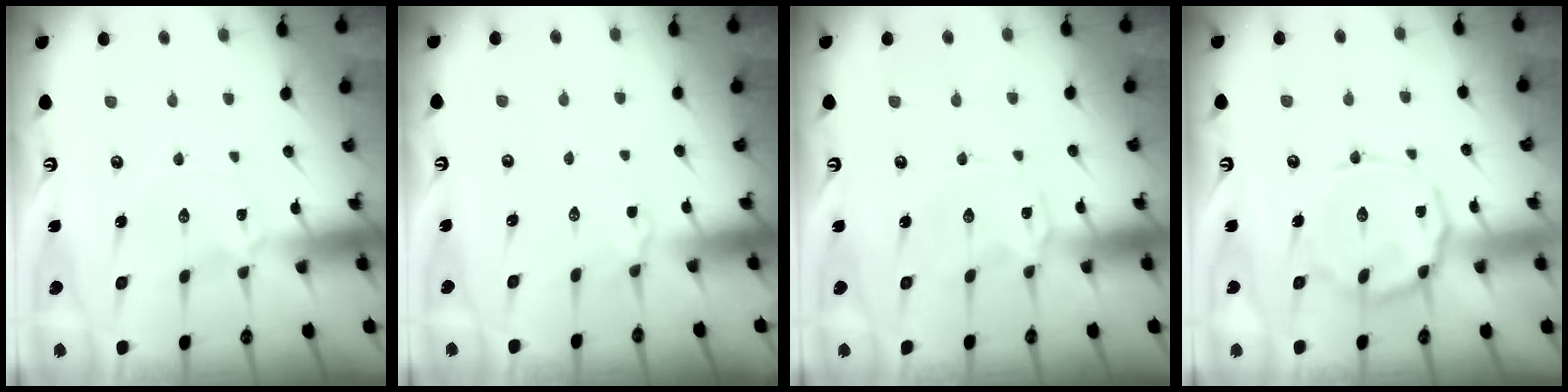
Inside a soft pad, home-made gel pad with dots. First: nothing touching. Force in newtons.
{"total": 2.6, "press": 2.5, "slide": 0.7}
{"total": 0.0}
{"total": 12.6, "press": 12.6, "slide": 1.0}